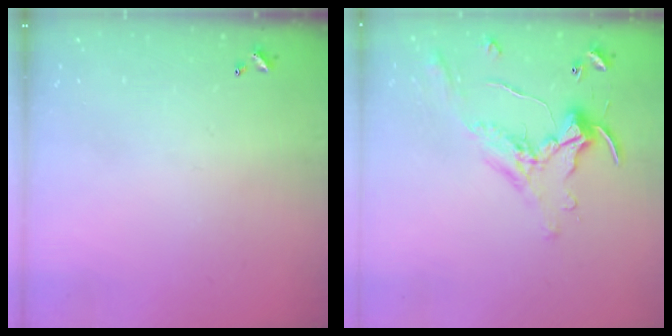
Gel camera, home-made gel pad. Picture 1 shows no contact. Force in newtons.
{"total": 0.7, "press": 0.5, "slide": 0.4}